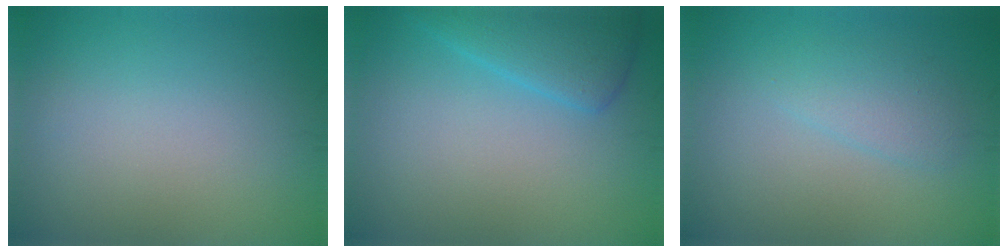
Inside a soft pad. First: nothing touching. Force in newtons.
{"total": 3.5, "press": 3.5, "slide": 0.3}
{"total": 2.0, "press": 2.0, "slide": 0.1}